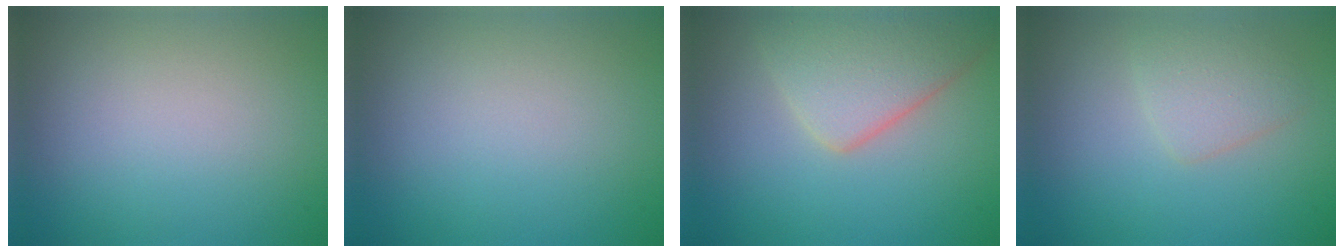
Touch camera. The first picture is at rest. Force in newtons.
{"total": 0.0}
{"total": 5.6, "press": 5.6, "slide": 0.4}
{"total": 2.2, "press": 2.2, "slide": 0.1}